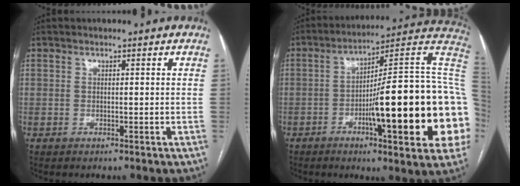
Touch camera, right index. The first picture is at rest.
{"total": 25.8, "force": [-4.4, 2.7, 25.3], "torque": [-0.264, 0.011, -0.069]}